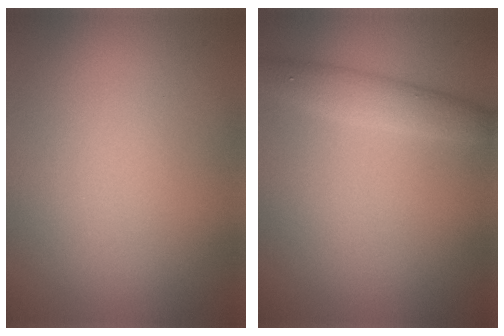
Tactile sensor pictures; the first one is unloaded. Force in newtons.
{"total": 2.6, "press": 2.6, "slide": 0.1}